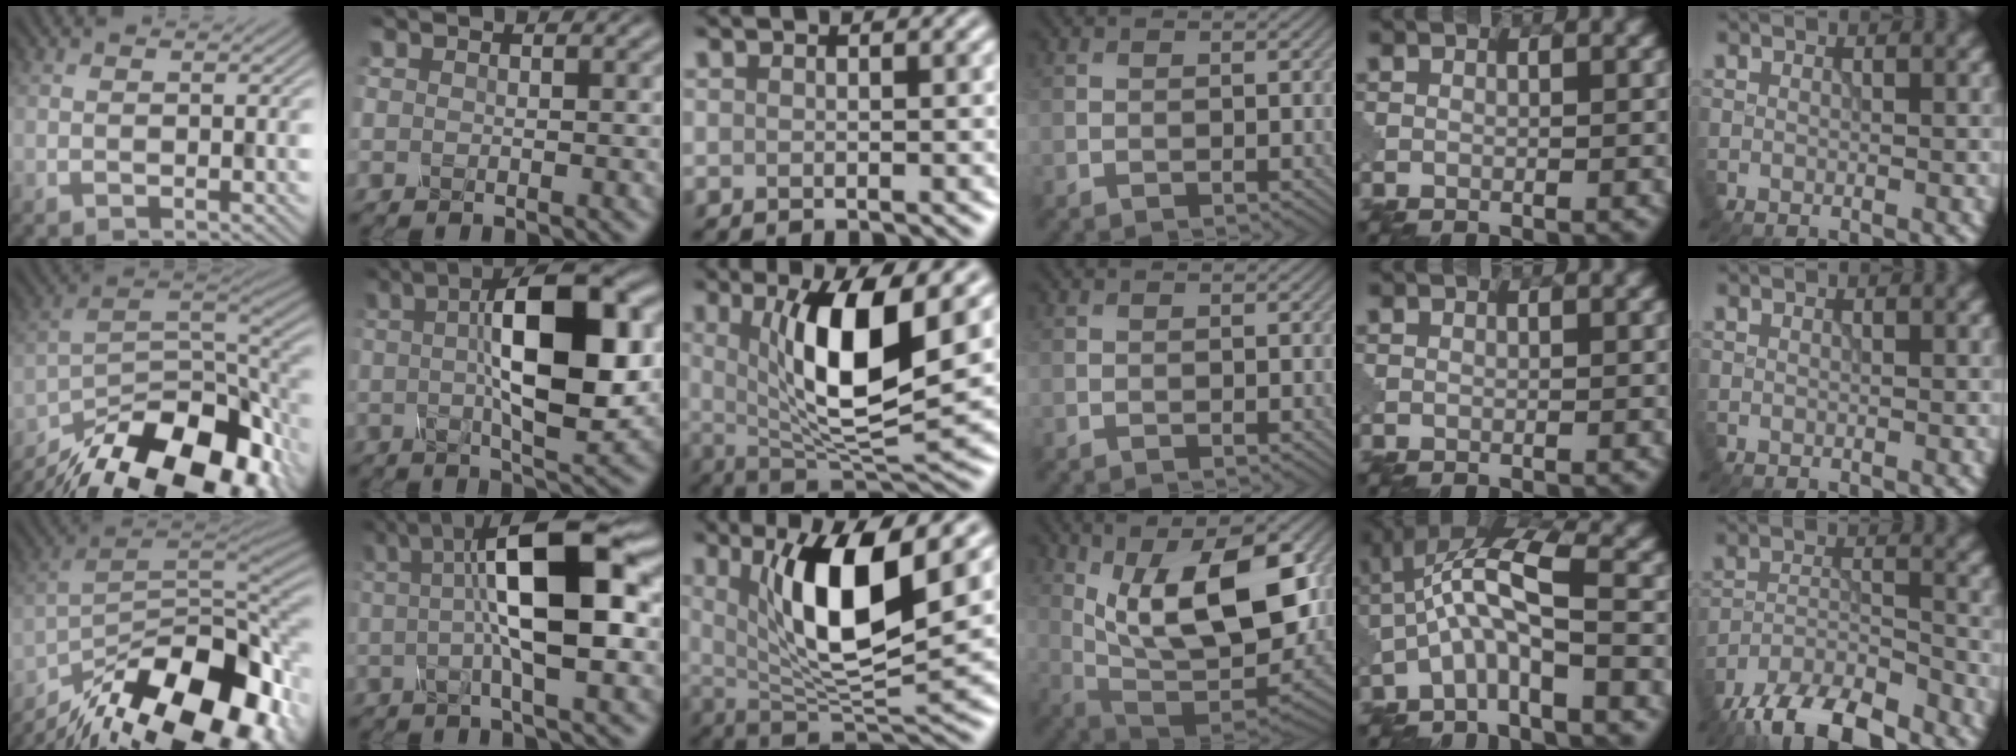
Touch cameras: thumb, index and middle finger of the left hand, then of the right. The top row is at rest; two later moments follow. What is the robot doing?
{"motion": "disassemble", "object": "glue stick"}